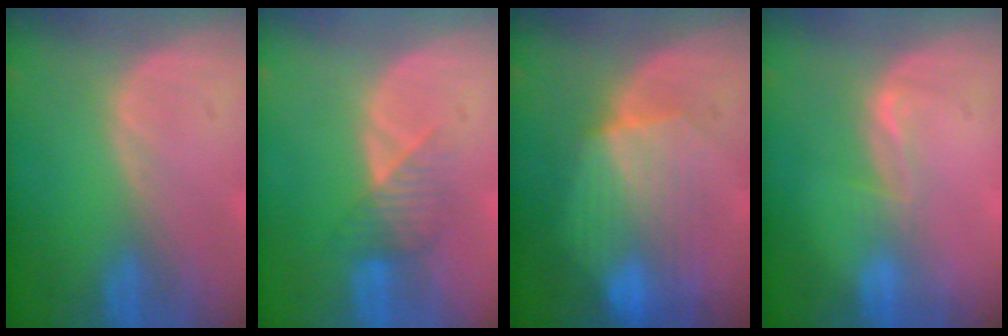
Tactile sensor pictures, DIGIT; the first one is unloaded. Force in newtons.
{"total": 3.5, "press": 3.3, "slide": 1.2}
{"total": 8.5, "press": 8.0, "slide": 3.0}
{"total": 2.2, "press": 1.7, "slide": 1.4}